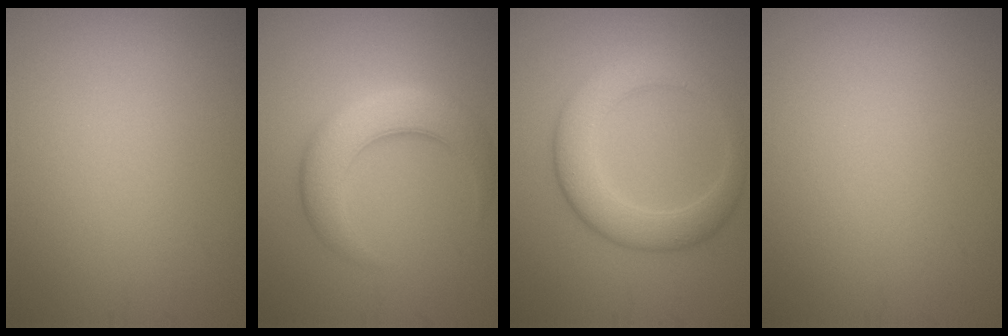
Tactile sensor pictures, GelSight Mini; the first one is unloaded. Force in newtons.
{"total": 6.1, "press": 6.1, "slide": 0.1}
{"total": 5.4, "press": 5.4, "slide": 0.3}
{"total": 0.0}